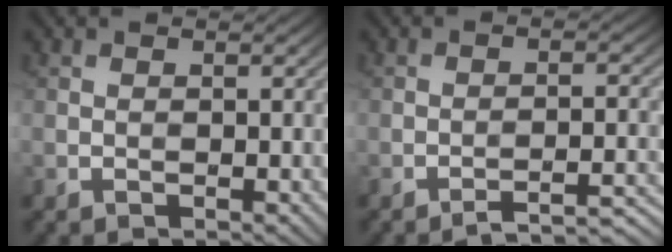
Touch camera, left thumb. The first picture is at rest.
{"total": 5.0, "force": [-4.1, 0.6, 2.8], "torque": [-0.041, 0.016, -0.061]}